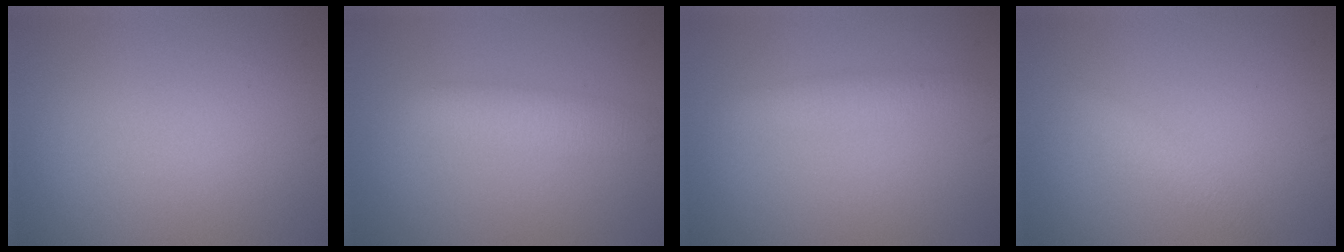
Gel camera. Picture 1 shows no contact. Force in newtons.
{"total": 3.0, "press": 3.0, "slide": 0.1}
{"total": 1.9, "press": 1.9, "slide": 0.1}
{"total": 1.3, "press": 1.3, "slide": 0.1}